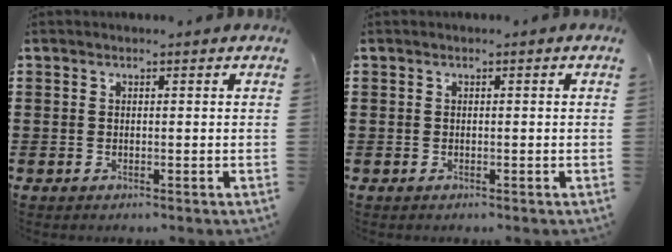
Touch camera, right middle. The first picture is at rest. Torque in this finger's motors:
{"motor_torque": [-0.02, -0.17, 0.29, 0.03]}